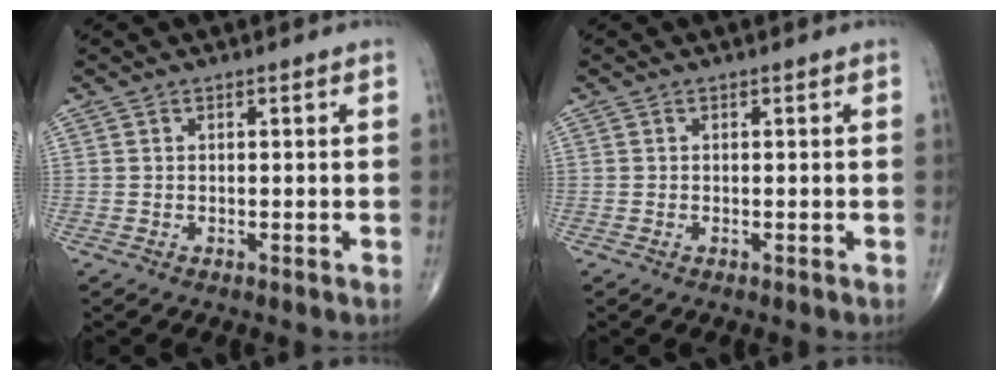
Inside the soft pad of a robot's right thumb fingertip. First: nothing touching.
{"total": 0.0}